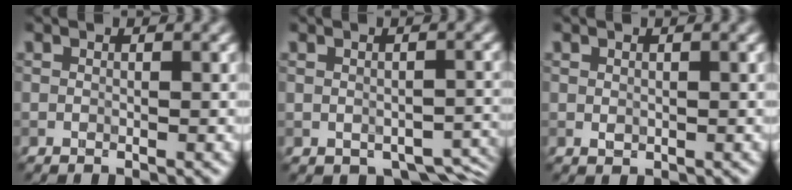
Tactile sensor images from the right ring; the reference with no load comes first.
{"total": 4.4, "force": [-2.7, 2.6, 2.2], "torque": [-0.017, -0.008, -0.023]}
{"total": 0.8, "force": [0.2, 0.6, 0.5], "torque": [-0.010, -0.001, 0.001]}